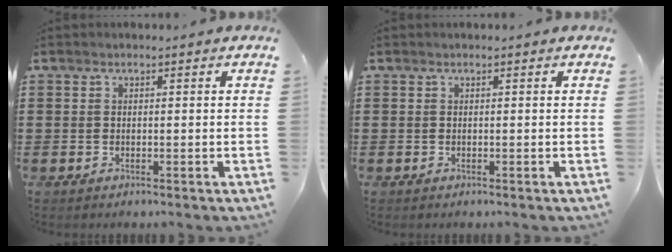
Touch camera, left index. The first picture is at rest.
{"total": 0.0}